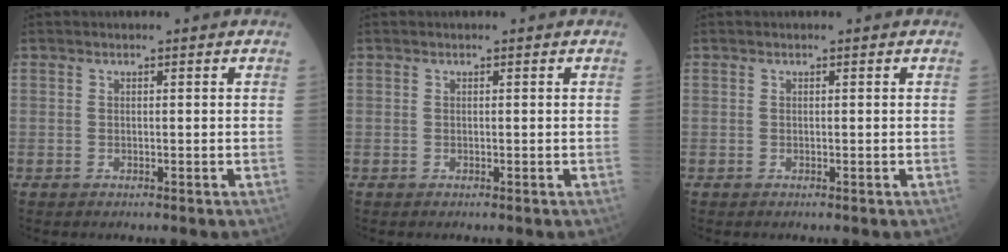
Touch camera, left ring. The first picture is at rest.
{"total": 0.0}
{"total": 0.0}